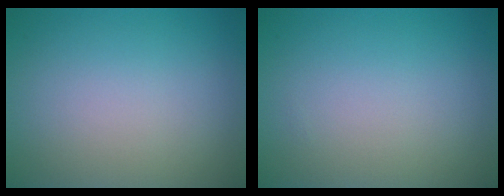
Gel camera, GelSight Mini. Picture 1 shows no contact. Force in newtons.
{"total": 0.0}